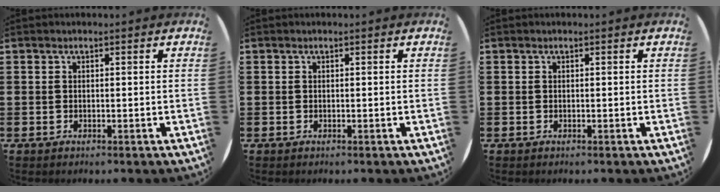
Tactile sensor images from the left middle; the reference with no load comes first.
{"total": 0.0}
{"total": 0.0}